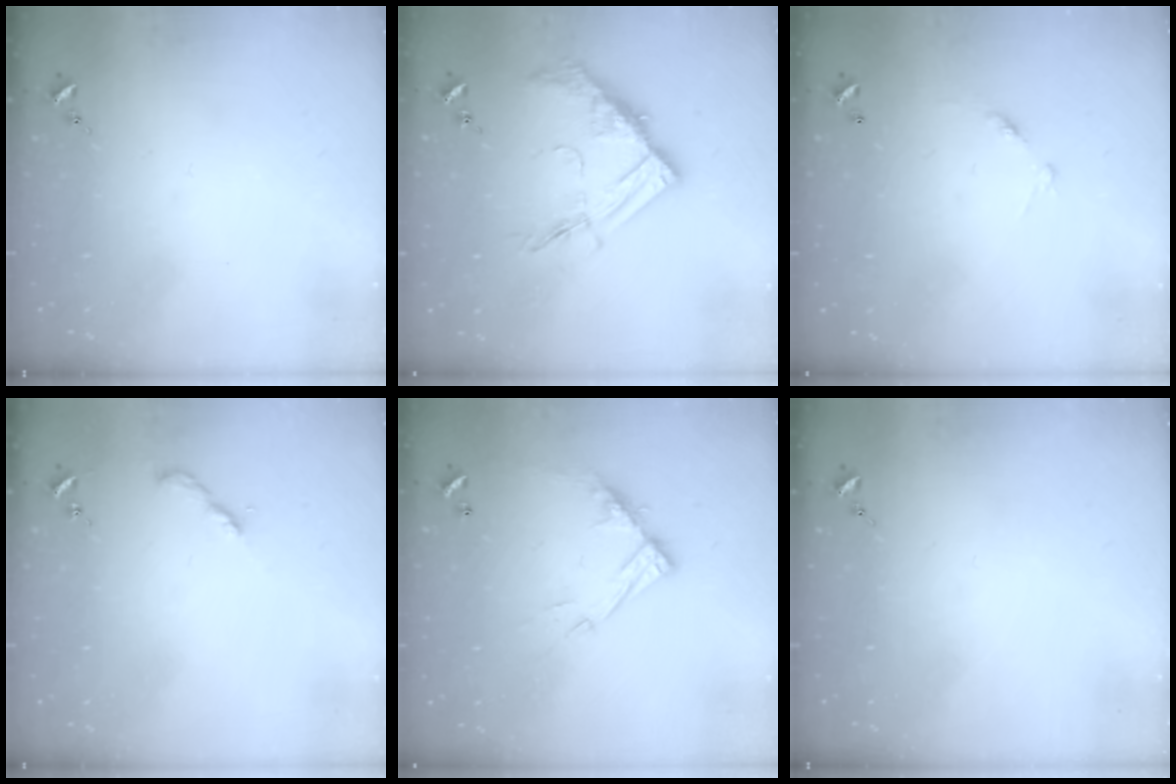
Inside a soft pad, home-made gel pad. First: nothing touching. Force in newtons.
{"total": 14.1, "press": 14.0, "slide": 1.1}
{"total": 7.0, "press": 7.0, "slide": 0.5}
{"total": 2.2, "press": 2.2, "slide": 0.2}
{"total": 12.8, "press": 12.8, "slide": 1.0}
{"total": 0.0}